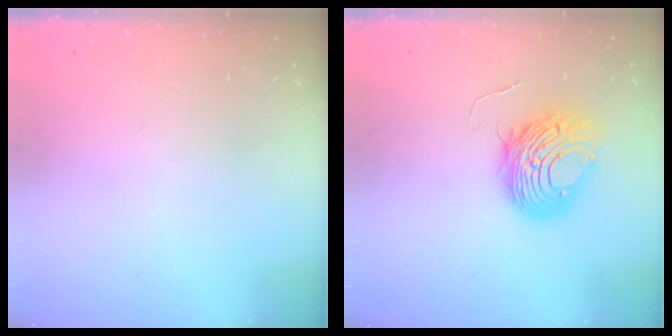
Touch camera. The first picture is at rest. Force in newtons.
{"total": 10.3, "press": 10.3, "slide": 1.0}